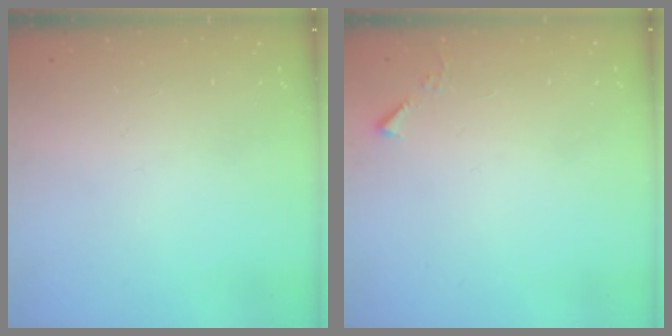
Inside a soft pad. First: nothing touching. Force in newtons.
{"total": 4.0, "press": 3.9, "slide": 0.5}